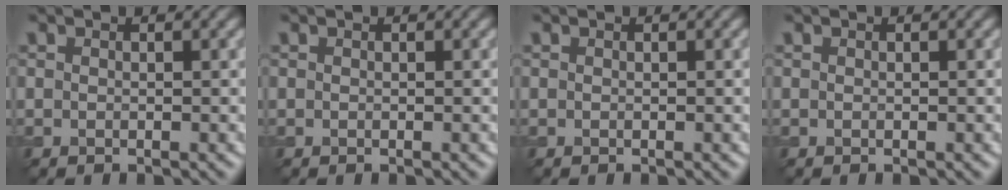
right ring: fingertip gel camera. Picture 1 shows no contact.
{"total": 0.0}
{"total": 0.0}
{"total": 0.0}